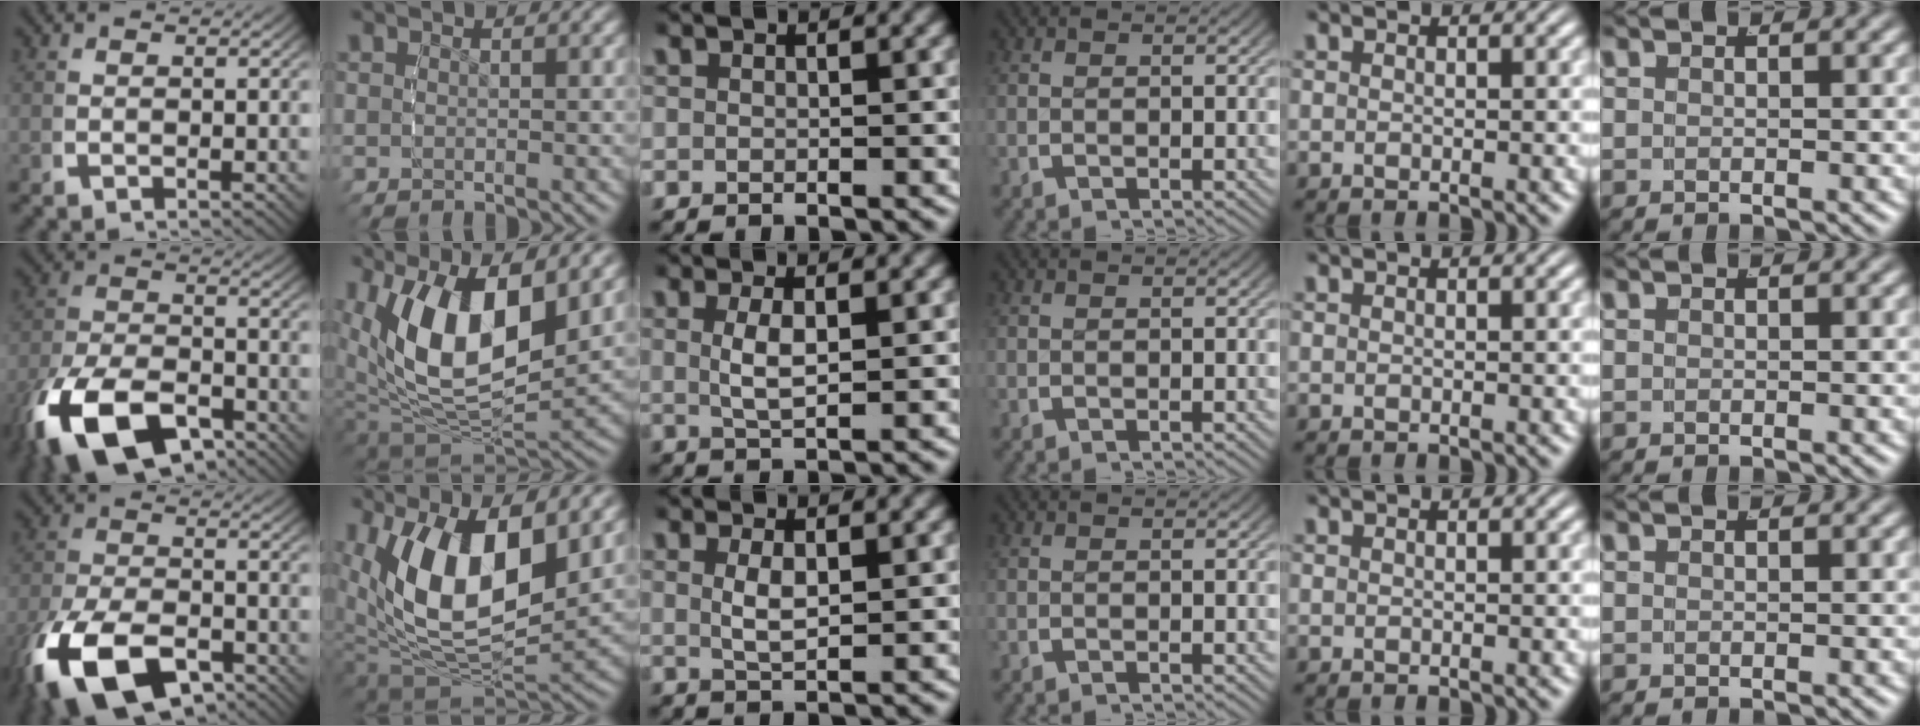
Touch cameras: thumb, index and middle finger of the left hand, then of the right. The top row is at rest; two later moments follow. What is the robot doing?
{"motion": "grasp_and_lifting", "object": "bowl"}